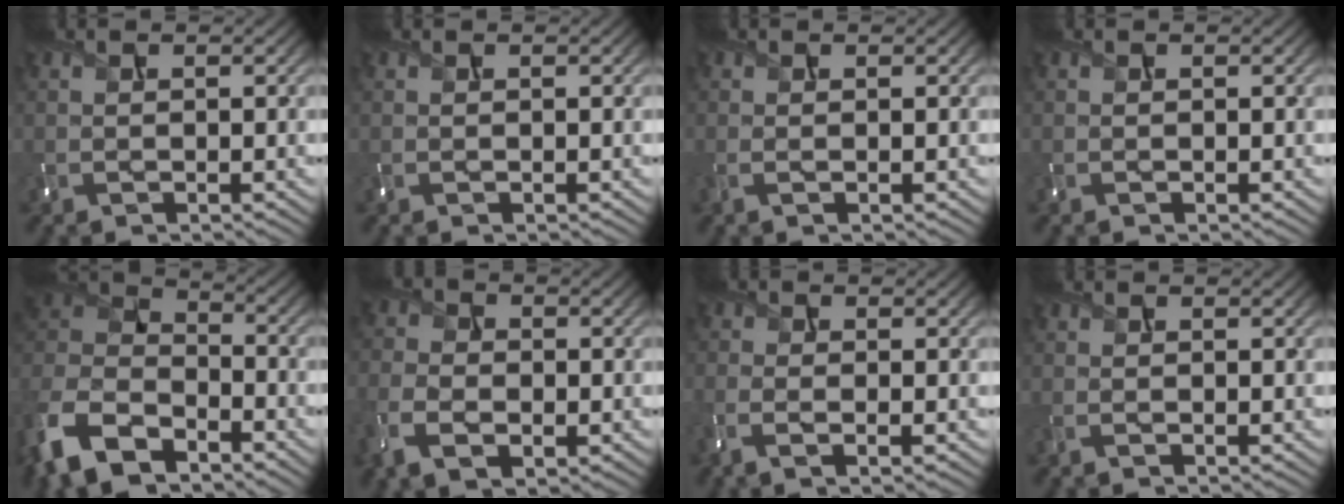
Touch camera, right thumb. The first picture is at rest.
{"total": 0.0}
{"total": 0.8, "force": [-0.2, 0.1, 0.8], "torque": [-0.021, -0.003, -0.005]}
{"total": 0.0}
{"total": 14.0, "force": [-8.6, 7.8, 7.9], "torque": [-0.209, -0.029, -0.161]}
{"total": 7.9, "force": [-3.4, 5.0, 5.1], "torque": [-0.130, -0.025, -0.061]}
{"total": 3.4, "force": [-1.7, 1.0, 2.7], "torque": [-0.067, -0.009, -0.041]}
{"total": 0.6, "force": [-0.4, 0.1, 0.4], "torque": [-0.013, -0.004, -0.009]}